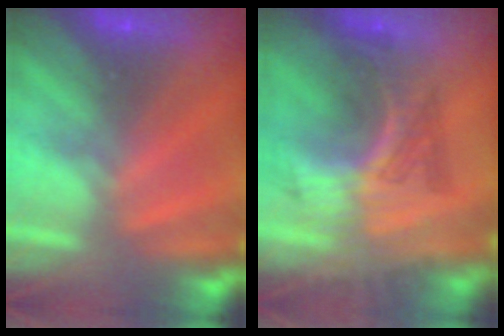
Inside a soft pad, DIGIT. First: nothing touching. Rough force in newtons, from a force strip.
{"total": 3.0}